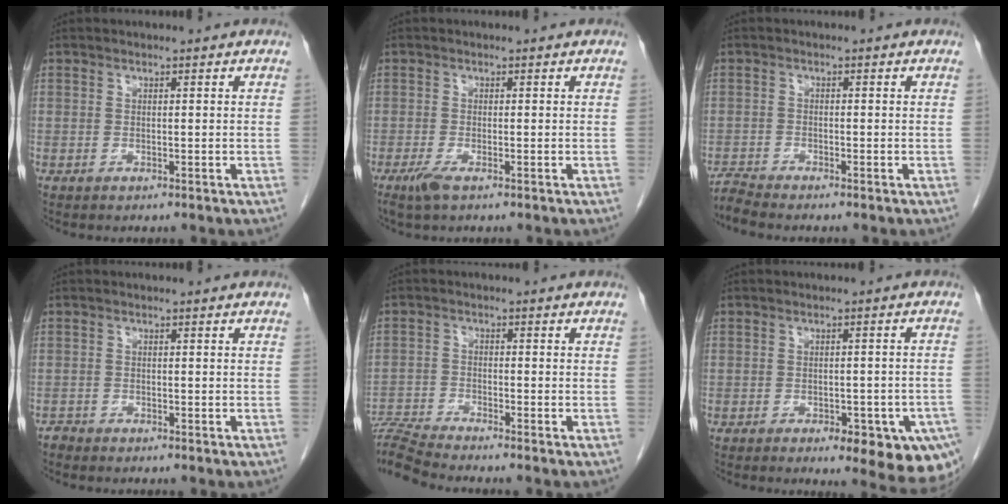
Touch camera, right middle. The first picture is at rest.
{"total": 2.2, "force": [-1.4, 0.4, 1.7], "torque": [-0.040, -0.006, -0.030]}
{"total": 2.6, "force": [-2.4, -0.9, 0.0], "torque": [-0.004, -0.015, -0.049]}
{"total": 0.8, "force": [-0.8, 0.1, -0.2], "torque": [0.001, -0.003, -0.016]}
{"total": 7.0, "force": [-6.6, -1.7, 1.3], "torque": [-0.028, -0.007, -0.126]}
{"total": 12.6, "force": [-7.5, 4.5, 9.0], "torque": [-0.063, 0.007, -0.087]}